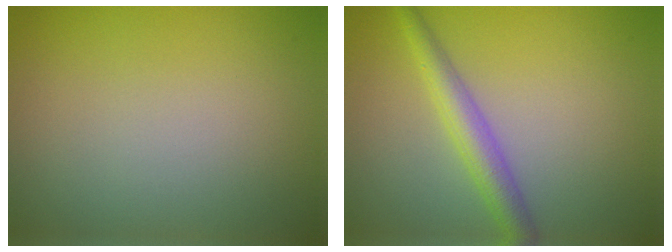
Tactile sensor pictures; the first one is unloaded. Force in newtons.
{"total": 3.3, "press": 3.3, "slide": 0.1}